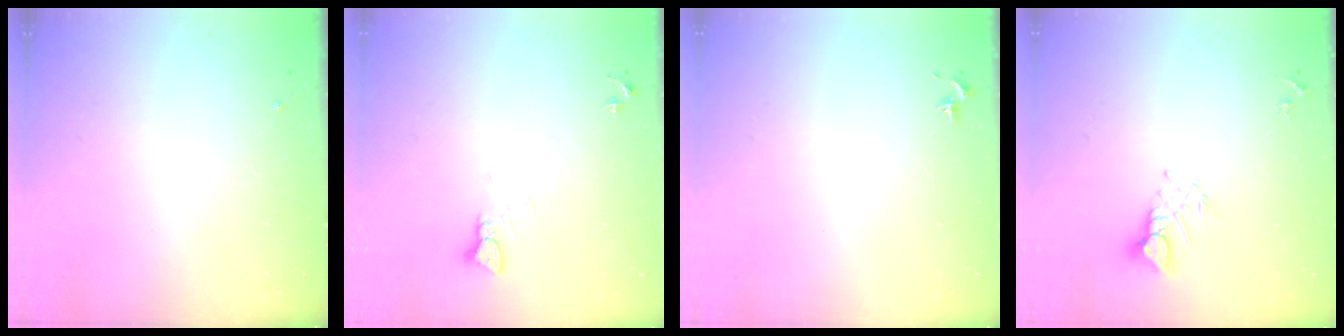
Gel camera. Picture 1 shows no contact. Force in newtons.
{"total": 2.4, "press": 2.4, "slide": 0.2}
{"total": 0.7, "press": 0.6, "slide": 0.5}
{"total": 6.2, "press": 6.2, "slide": 0.5}